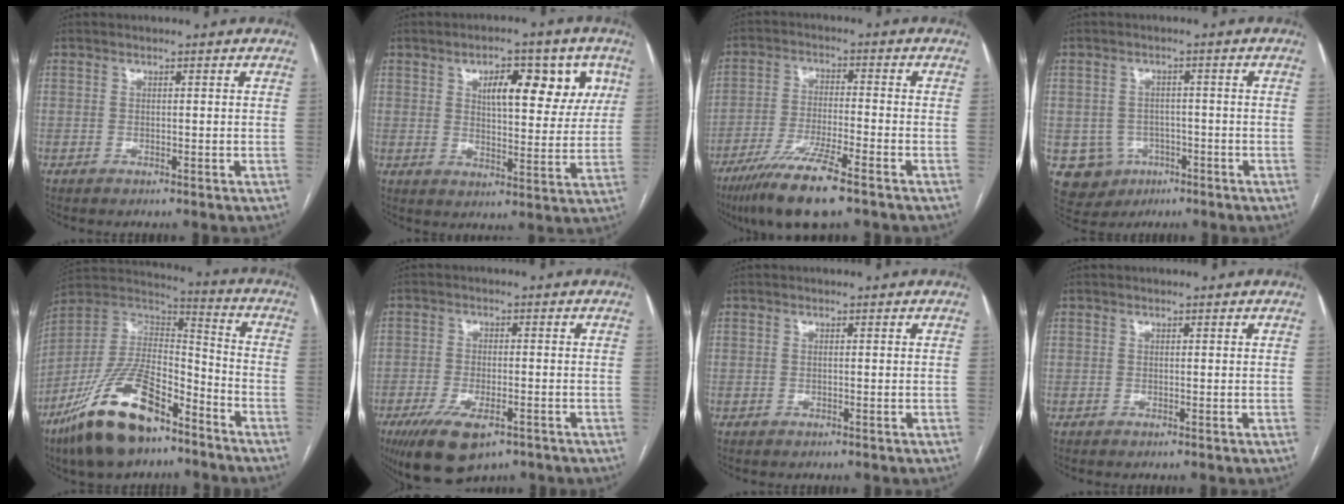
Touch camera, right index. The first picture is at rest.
{"total": 11.1, "force": [4.8, 4.7, 8.9], "torque": [-0.117, 0.017, 0.072]}
{"total": 10.7, "force": [-7.2, 0.8, 7.9], "torque": [-0.151, -0.029, -0.130]}
{"total": 6.9, "force": [-2.4, 6.4, 1.3], "torque": [-0.027, 0.009, -0.024]}
{"total": 19.8, "force": [-12.7, 7.1, 13.4], "torque": [-0.281, 0.003, -0.232]}
{"total": 9.6, "force": [-5.9, 3.7, 6.6], "torque": [-0.116, -0.015, -0.093]}
{"total": 0.0}
{"total": 0.0}